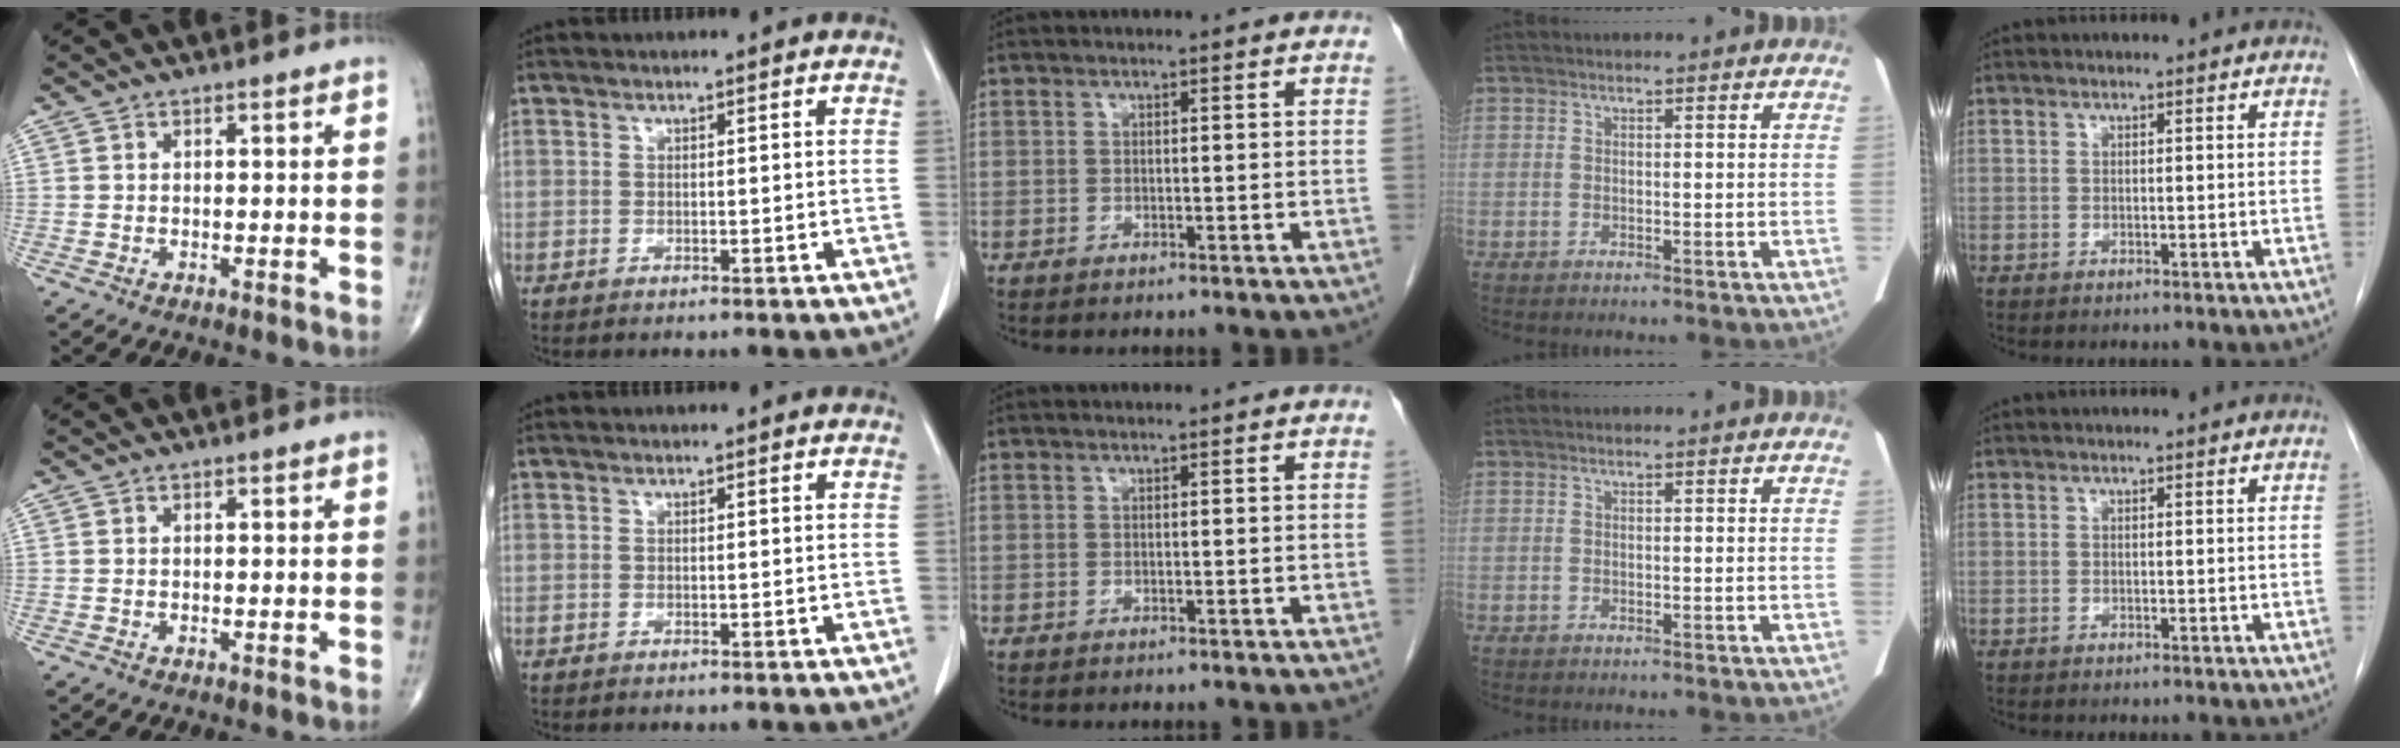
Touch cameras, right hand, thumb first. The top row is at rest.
{}